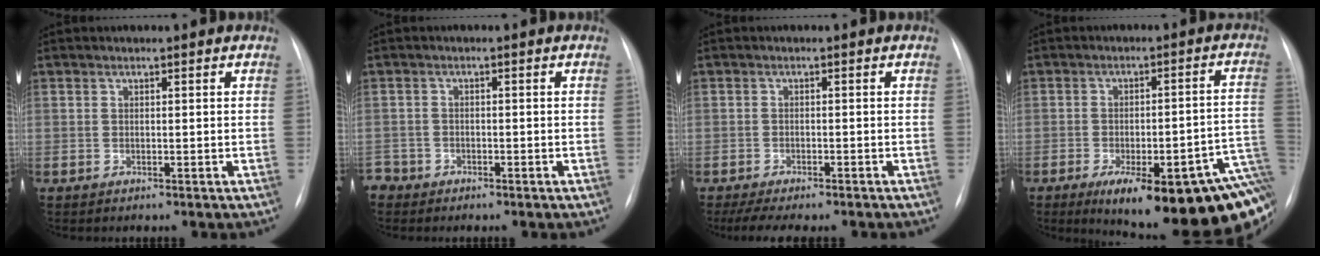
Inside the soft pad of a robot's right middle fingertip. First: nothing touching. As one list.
[{"total": 2.6, "force": [-1.9, 1.7, -0.3], "torque": [0.003, 0.006, -0.038]}, {"total": 7.9, "force": [-6.5, 2.3, 3.8], "torque": [-0.053, -0.005, -0.091]}, {"total": 23.7, "force": [-13.7, 6.0, 18.3], "torque": [-0.137, 0.014, -0.164]}]